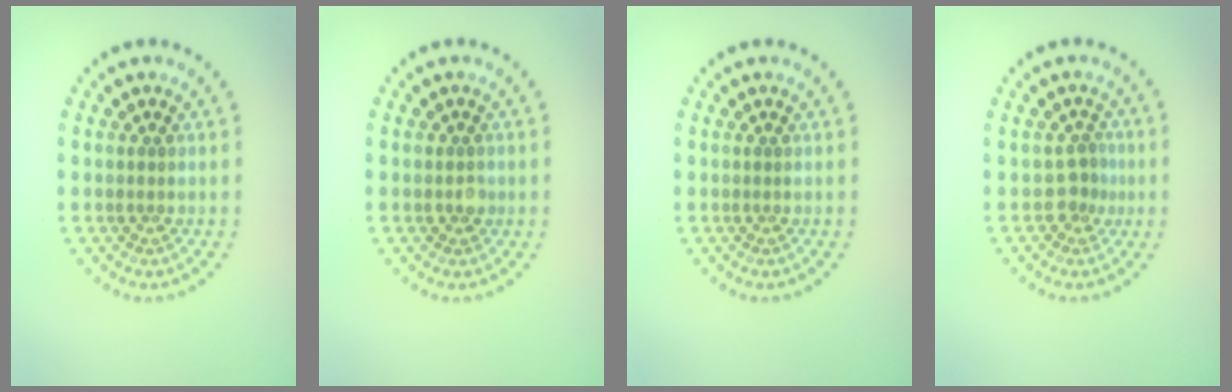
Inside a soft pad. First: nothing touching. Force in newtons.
{"total": 0.9, "press": 0.8, "slide": 0.5}
{"total": 0.0}
{"total": 1.8, "press": 1.3, "slide": 1.2}